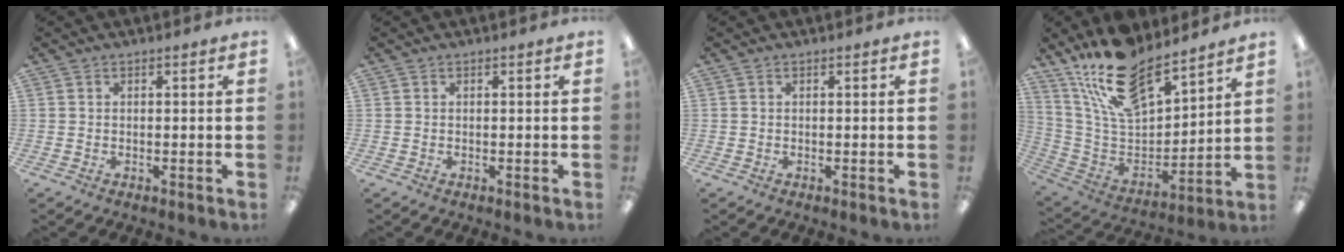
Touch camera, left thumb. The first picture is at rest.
{"total": 0.0}
{"total": 0.0}
{"total": 19.1, "force": [15.0, 7.6, 9.1], "torque": [-0.180, -0.088, 0.268]}